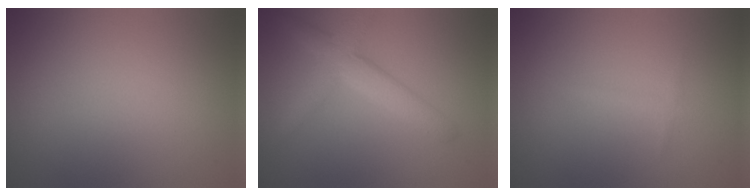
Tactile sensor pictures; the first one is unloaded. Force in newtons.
{"total": 3.7, "press": 3.6, "slide": 0.2}
{"total": 0.8, "press": 0.8, "slide": 0.0}